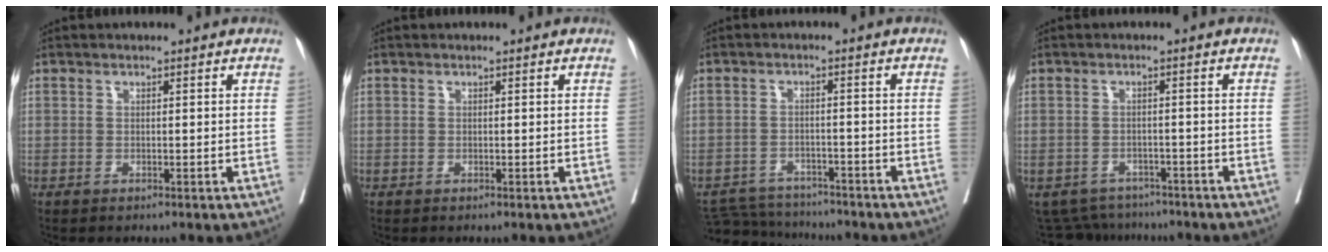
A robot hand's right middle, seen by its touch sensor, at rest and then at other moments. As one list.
[{"total": 0.0}, {"total": 6.8, "force": [-6.7, 1.2, 0.3], "torque": [-0.006, 0.006, -0.103]}, {"total": 6.2, "force": [-5.7, 2.5, -0.2], "torque": [0.002, 0.009, -0.075]}]